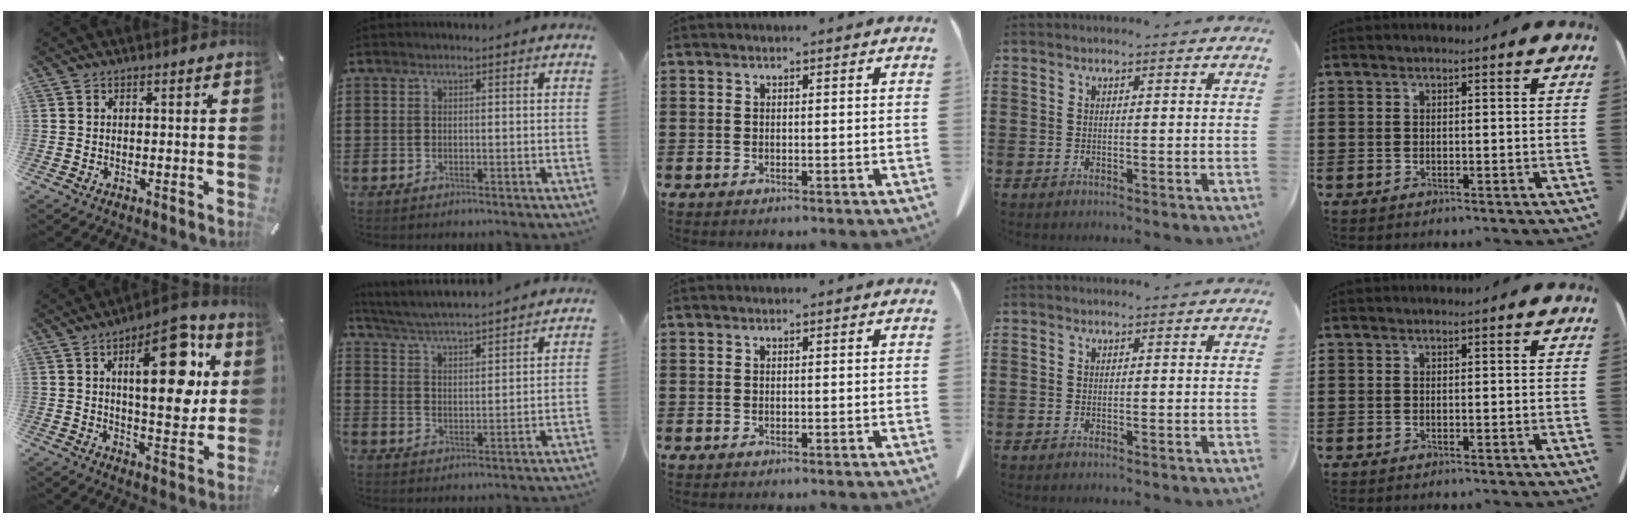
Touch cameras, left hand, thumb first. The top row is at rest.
{"thumb": {"total": 20.3, "force": [6.8, 8.3, 17.3], "torque": [-0.242, -0.025, 0.097]}, "index": {"total": 4.3, "force": [4.1, -0.7, 0.9], "torque": [-0.040, -0.034, 0.066]}}